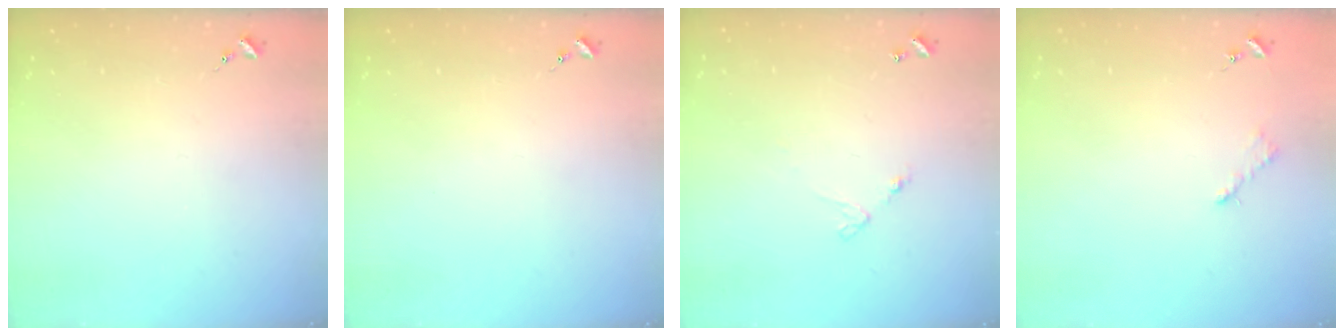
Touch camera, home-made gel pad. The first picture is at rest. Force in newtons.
{"total": 0.0}
{"total": 4.9, "press": 4.8, "slide": 0.3}
{"total": 2.6, "press": 2.6, "slide": 0.4}